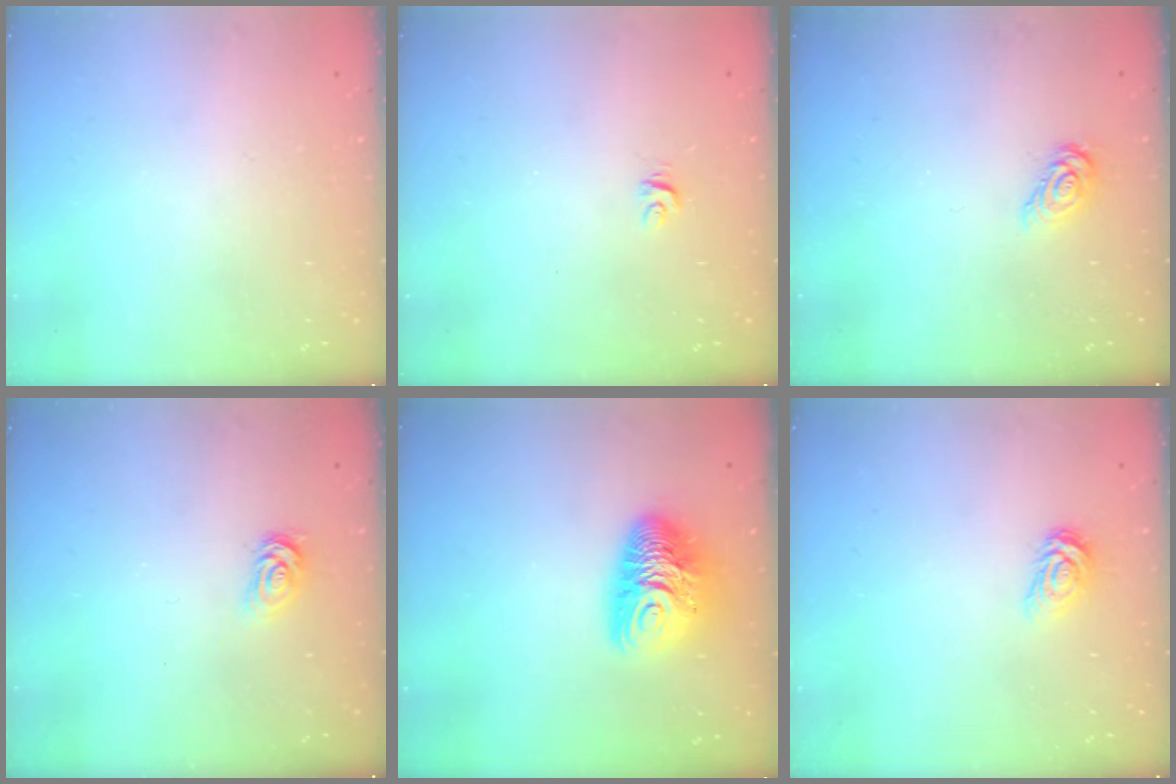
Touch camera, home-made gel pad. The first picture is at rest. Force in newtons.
{"total": 4.2, "press": 4.2, "slide": 0.2}
{"total": 6.5, "press": 6.5, "slide": 0.3}
{"total": 2.6, "press": 2.6, "slide": 0.4}
{"total": 11.9, "press": 11.9, "slide": 1.1}
{"total": 3.8, "press": 3.8, "slide": 0.5}